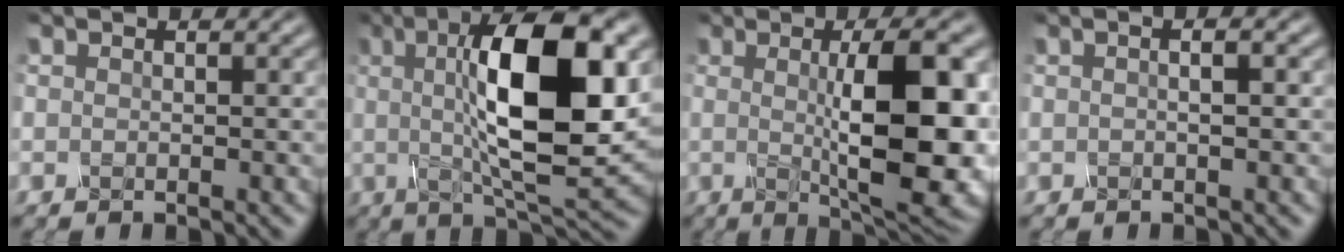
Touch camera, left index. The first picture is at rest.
{"total": 13.0, "force": [2.1, 3.7, 12.3], "torque": [-0.187, 0.004, 0.036]}
{"total": 11.6, "force": [0.1, 2.9, 11.3], "torque": [-0.146, -0.003, 0.006]}
{"total": 2.7, "force": [0.7, 1.1, 2.3], "torque": [-0.016, 0.007, -0.012]}